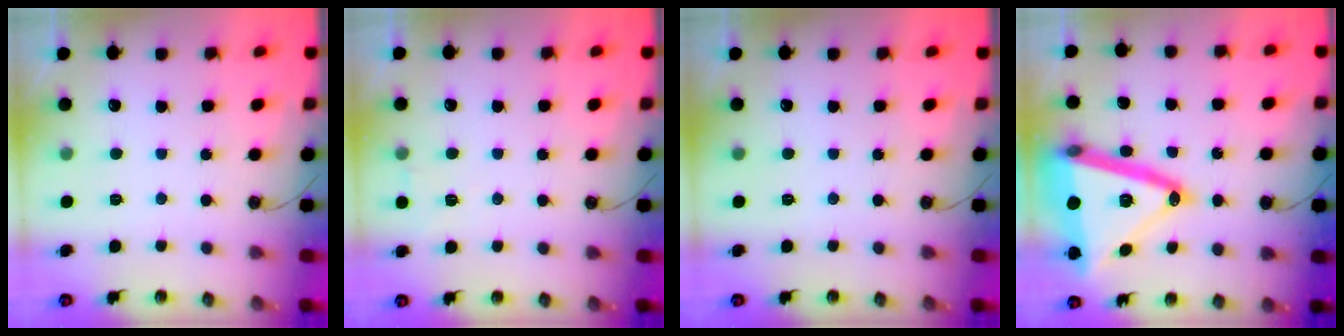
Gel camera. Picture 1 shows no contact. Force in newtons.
{"total": 4.1, "press": 3.0, "slide": 2.8}
{"total": 0.0}
{"total": 29.4, "press": 29.1, "slide": 4.1}